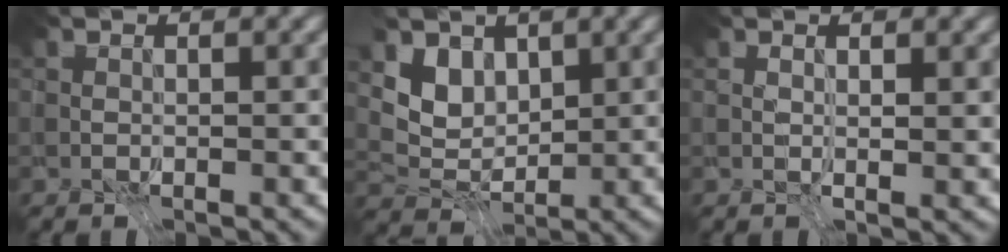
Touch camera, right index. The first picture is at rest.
{"total": 1.8, "force": [1.0, 1.1, 1.1], "torque": [-0.023, -0.003, 0.020]}
{"total": 1.6, "force": [1.0, 0.7, 1.1], "torque": [-0.018, -0.002, 0.021]}